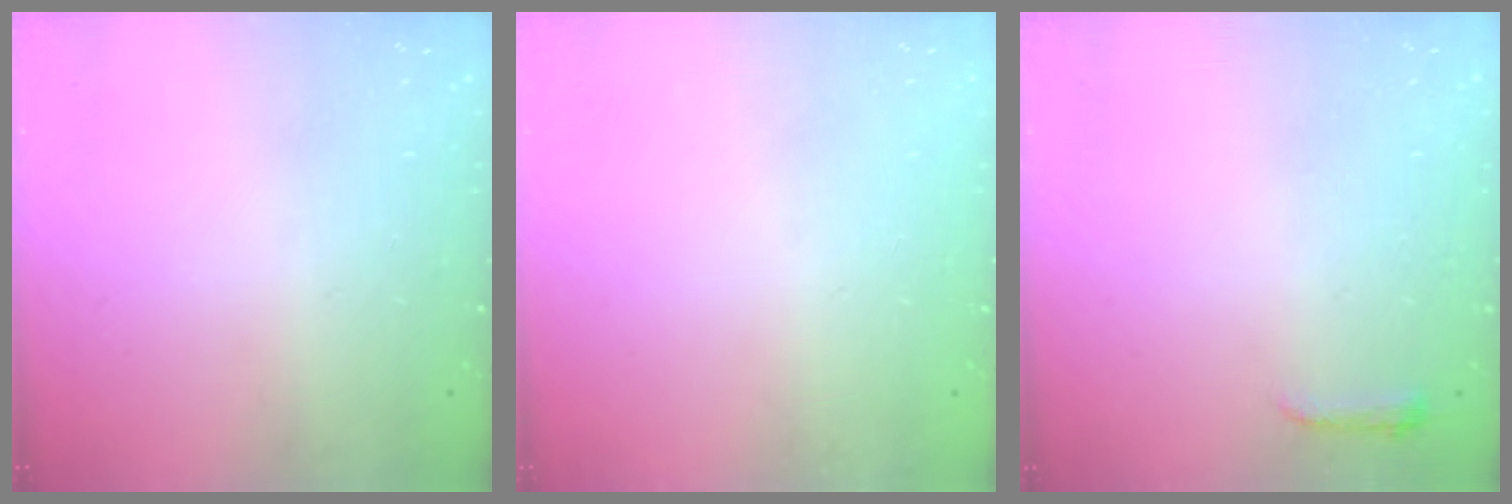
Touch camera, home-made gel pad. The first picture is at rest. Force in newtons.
{"total": 13.0, "press": 3.6, "slide": 12.5}
{"total": 3.0, "press": 2.9, "slide": 0.6}